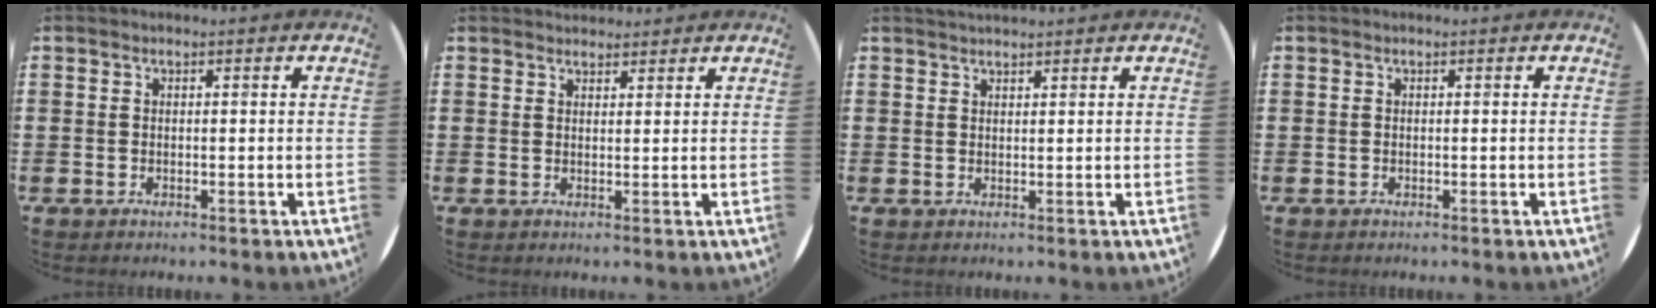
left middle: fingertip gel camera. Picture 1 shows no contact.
{"total": 1.7, "force": [1.6, 0.4, -0.1], "torque": [0.009, -0.001, 0.029]}
{"total": 1.3, "force": [1.3, 0.0, 0.2], "torque": [-0.002, 0.002, 0.024]}
{"total": 0.0}